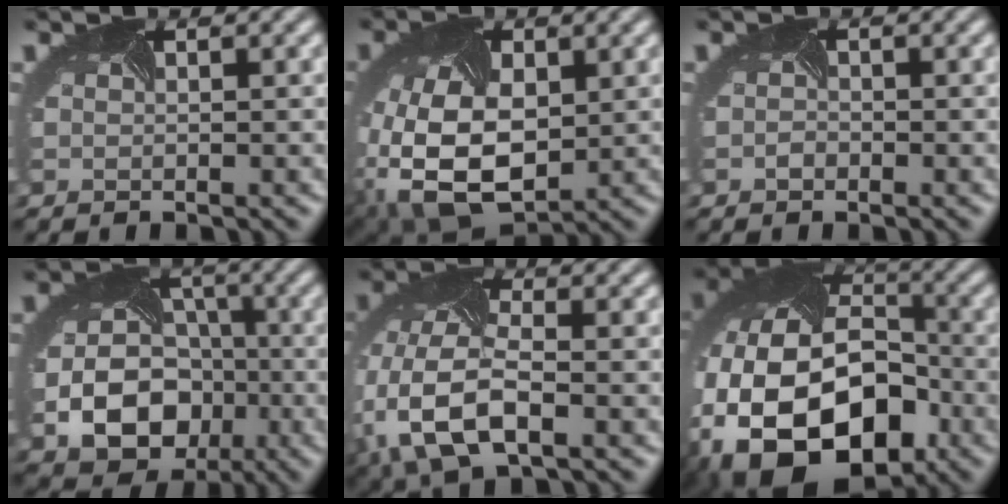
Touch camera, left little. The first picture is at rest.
{"total": 11.0, "force": [-2.0, 7.1, 8.1], "torque": [-0.200, -0.033, -0.030]}
{"total": 0.6, "force": [-0.6, 0.2, -0.1], "torque": [-0.004, -0.007, -0.011]}
{"total": 9.7, "force": [-2.9, 7.7, 5.2], "torque": [-0.086, -0.038, -0.051]}
{"total": 10.3, "force": [-3.0, 5.9, 8.0], "torque": [-0.197, -0.023, -0.053]}
{"total": 17.7, "force": [-7.0, 11.7, 11.3], "torque": [-0.232, -0.037, -0.115]}